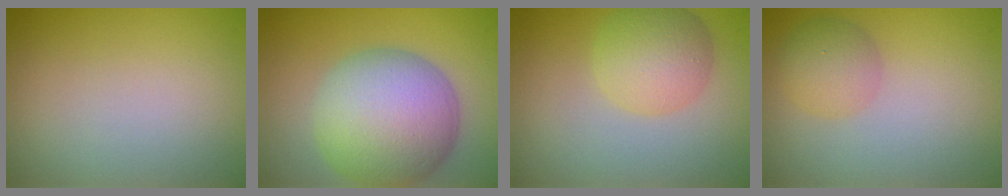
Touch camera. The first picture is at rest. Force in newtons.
{"total": 11.0, "press": 11.0, "slide": 0.4}
{"total": 4.8, "press": 4.8, "slide": 0.1}
{"total": 2.8, "press": 2.8, "slide": 0.1}